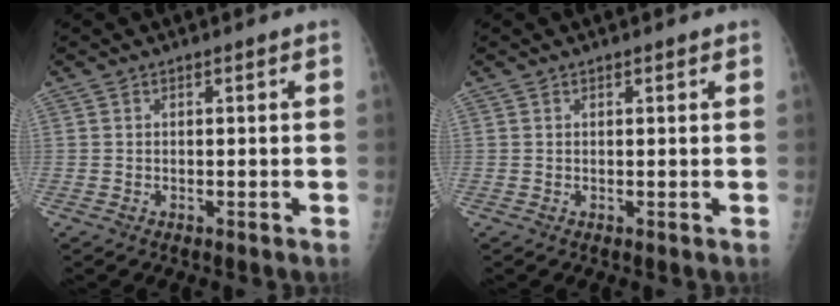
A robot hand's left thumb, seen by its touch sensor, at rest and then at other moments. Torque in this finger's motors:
{"motor_torque": [0.09, 0.21, -0.23, -0.15, 0.02]}